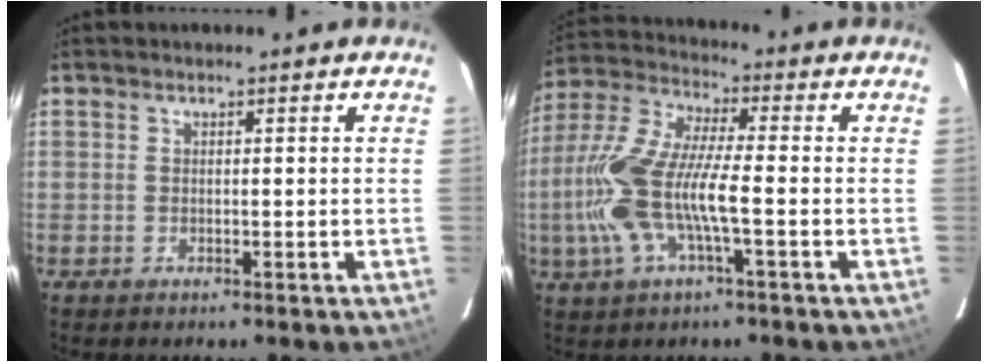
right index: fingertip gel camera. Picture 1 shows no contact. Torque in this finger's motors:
{"motor_torque": [1.83, -0.31, 1.05, 0.21]}